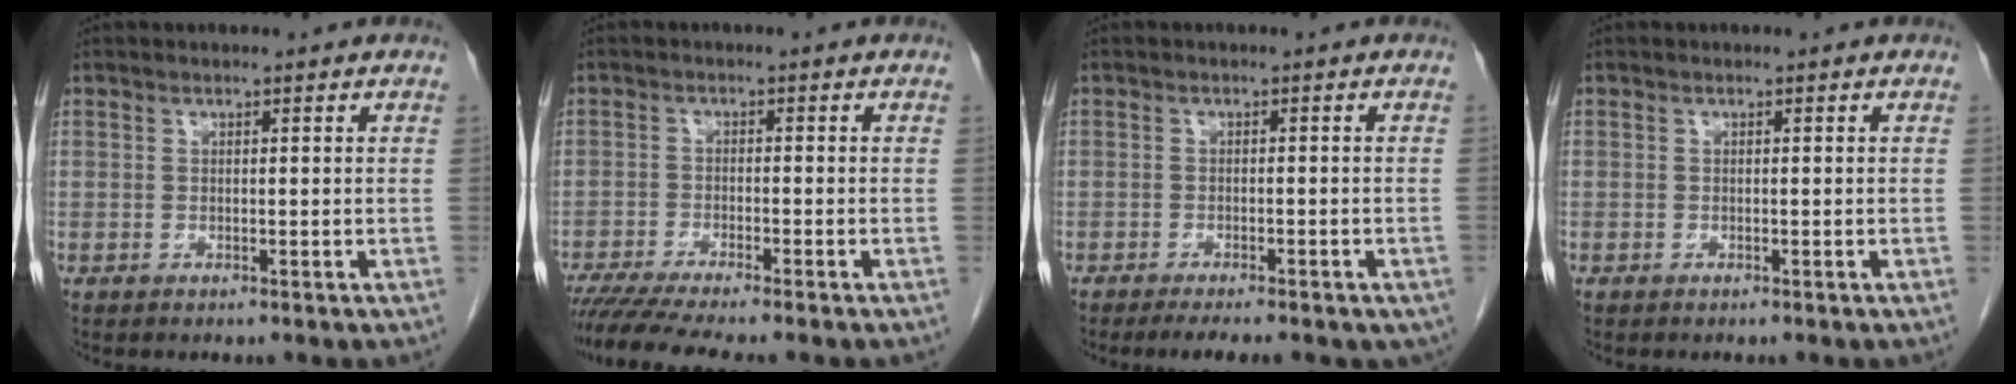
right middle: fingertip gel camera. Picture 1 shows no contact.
{"total": 8.5, "force": [-7.3, -0.3, 4.3], "torque": [-0.061, -0.020, -0.119]}
{"total": 9.6, "force": [-7.3, 3.0, 5.5], "torque": [-0.069, -0.005, -0.091]}
{"total": 0.0}